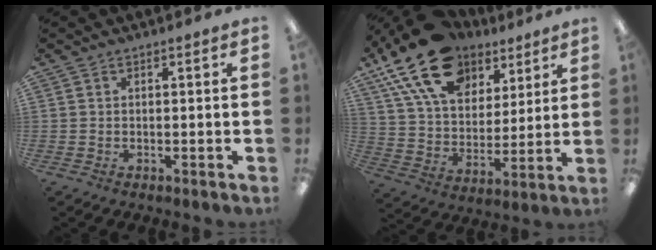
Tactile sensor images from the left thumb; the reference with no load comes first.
{"total": 21.4, "force": [13.3, 12.7, 10.8], "torque": [-0.203, -0.055, 0.245]}